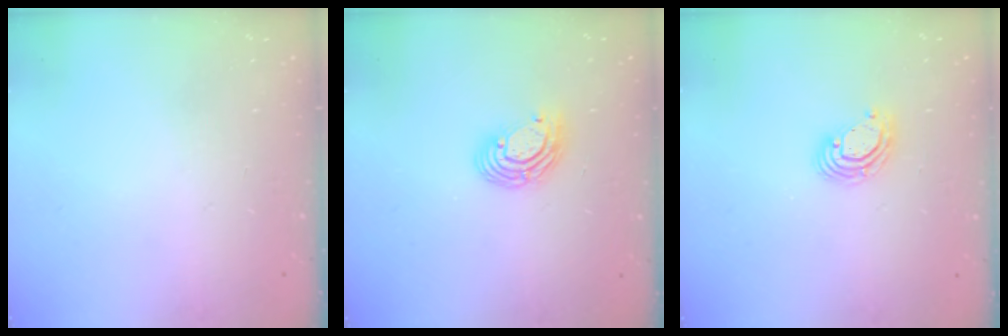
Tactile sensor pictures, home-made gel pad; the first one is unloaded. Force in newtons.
{"total": 7.9, "press": 7.8, "slide": 1.2}
{"total": 6.8, "press": 6.7, "slide": 0.8}